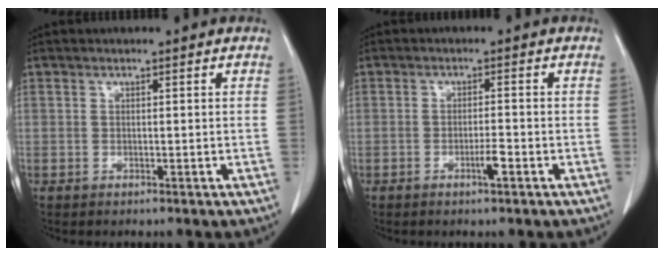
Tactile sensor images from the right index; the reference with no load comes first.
{"total": 2.3, "force": [-1.2, 0.1, 2.0], "torque": [-0.039, -0.001, -0.019]}